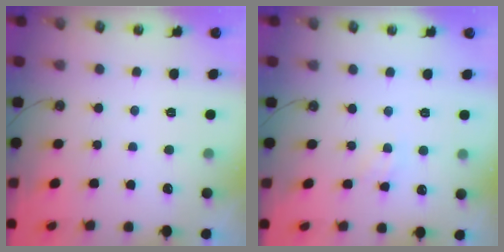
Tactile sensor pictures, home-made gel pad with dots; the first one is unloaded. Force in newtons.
{"total": 1.1, "press": 1.0, "slide": 0.2}